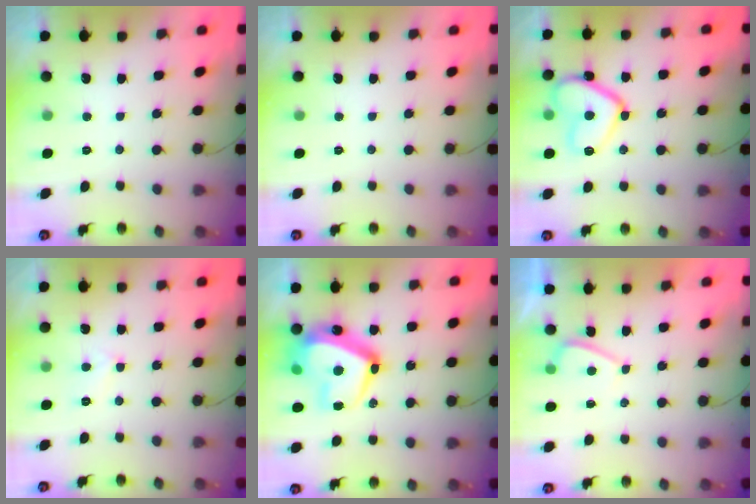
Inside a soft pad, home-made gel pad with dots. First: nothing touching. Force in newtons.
{"total": 0.0}
{"total": 14.0, "press": 13.9, "slide": 0.9}
{"total": 3.0, "press": 3.0, "slide": 0.3}
{"total": 22.6, "press": 22.5, "slide": 1.8}
{"total": 2.0, "press": 1.9, "slide": 0.7}